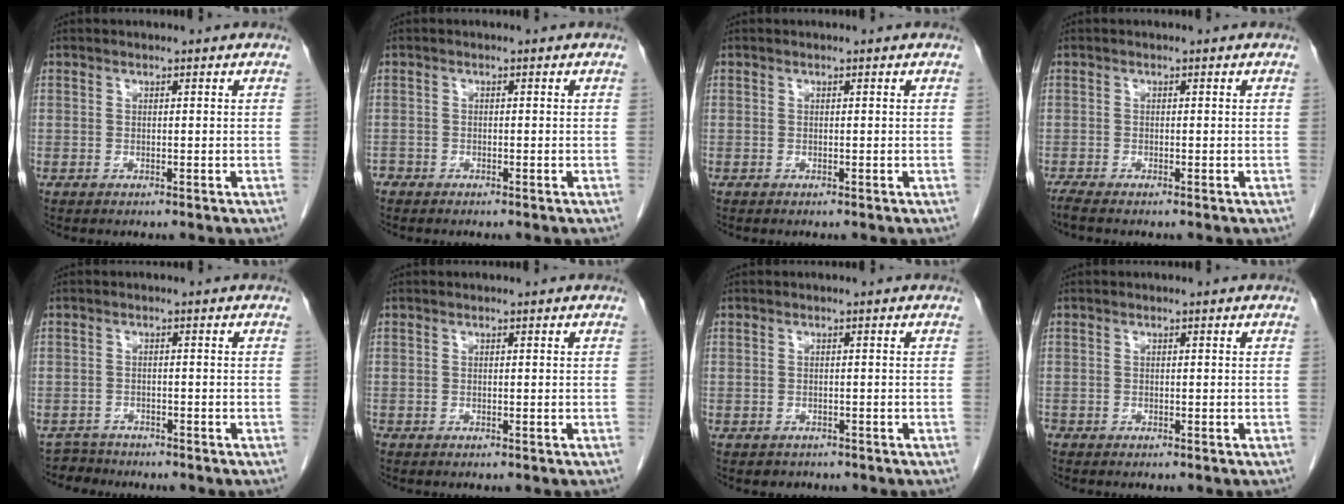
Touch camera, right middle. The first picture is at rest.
{"total": 1.1, "force": [-1.0, 0.6, 0.1], "torque": [-0.005, -0.001, -0.017]}
{"total": 0.0}
{"total": 1.2, "force": [-1.1, -0.2, 0.6], "torque": [-0.020, -0.006, -0.023]}
{"total": 2.5, "force": [-2.2, 0.5, -1.0], "torque": [0.020, -0.005, -0.042]}
{"total": 0.0}
{"total": 1.3, "force": [-1.0, 0.8, -0.1], "torque": [-0.006, 0.001, -0.017]}
{"total": 0.6, "force": [-0.5, 0.3, 0.1], "torque": [-0.007, 0.000, -0.011]}